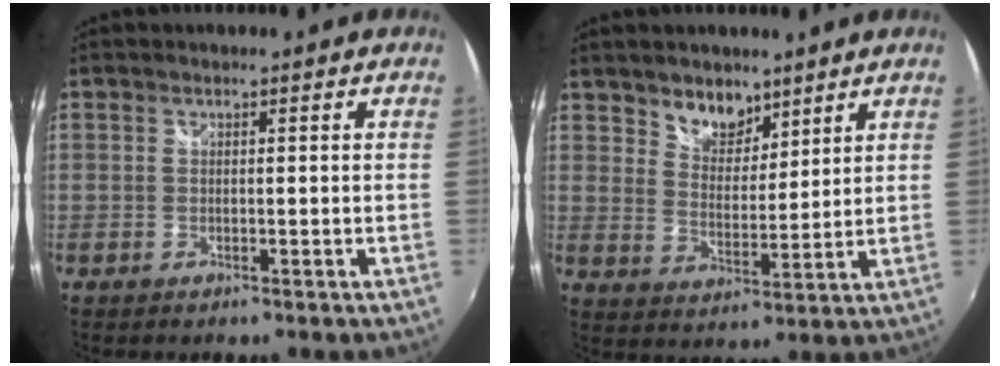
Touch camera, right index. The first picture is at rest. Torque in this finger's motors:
{"motor_torque": [-0.03, 0.33, 0.06, 0.04]}